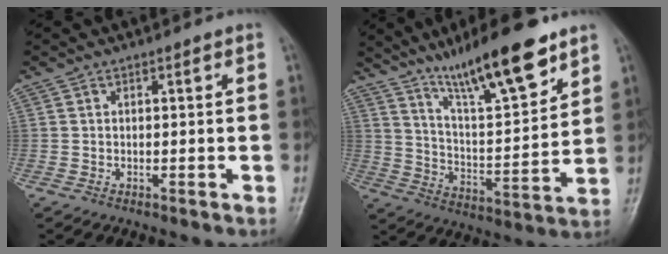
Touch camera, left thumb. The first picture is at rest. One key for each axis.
{"total": 17.5, "fx": 12.2, "fy": 3.4, "fz": 12.2, "tx": -0.182, "ty": -0.064, "tz": 0.213}